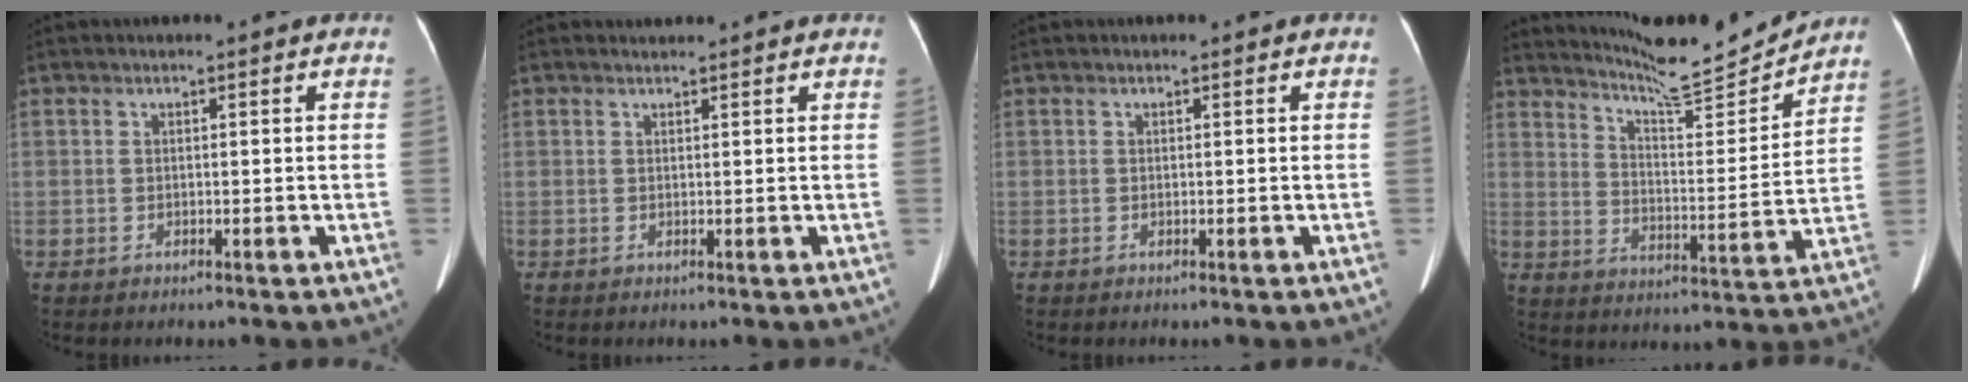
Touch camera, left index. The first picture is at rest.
{"total": 0.8, "force": [0.8, 0.0, -0.1], "torque": [-0.009, 0.008, 0.017]}
{"total": 0.0}
{"total": 12.7, "force": [12.3, -0.6, 3.1], "torque": [-0.056, -0.027, 0.185]}